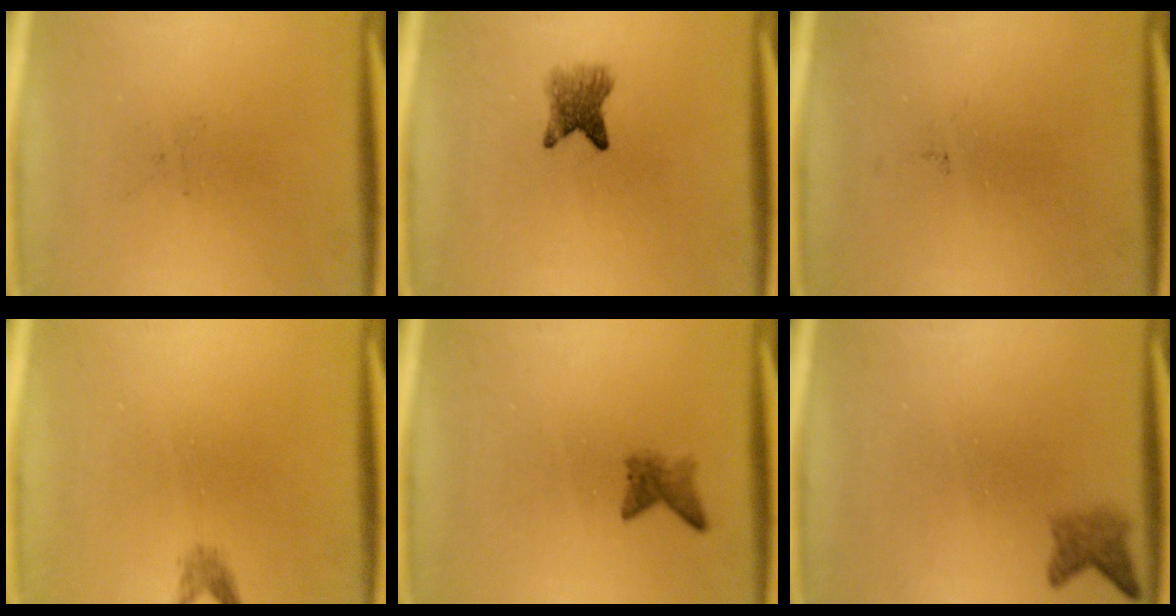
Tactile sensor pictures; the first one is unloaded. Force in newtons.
{"total": 3.6}
{"total": 0.0}
{"total": 1.2}
{"total": 1.9}
{"total": 2.1}